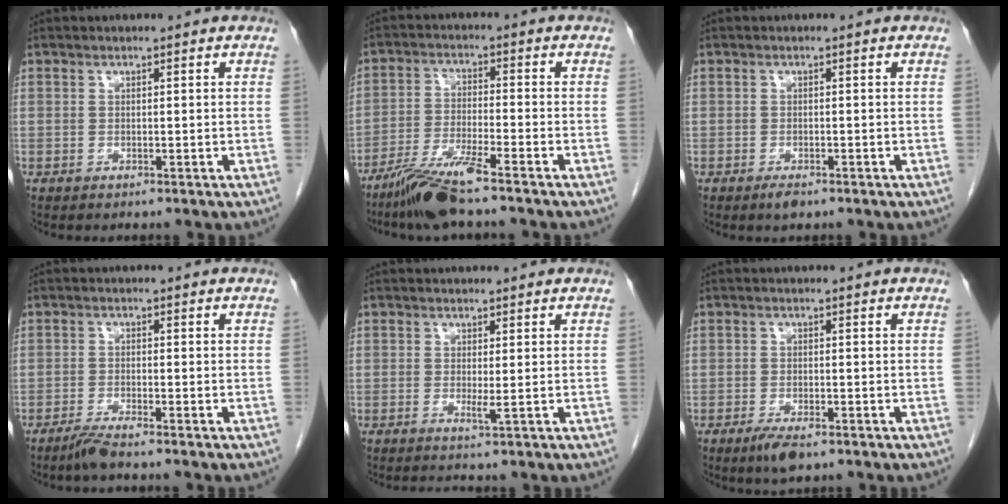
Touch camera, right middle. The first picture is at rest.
{"total": 8.0, "force": [-6.2, -0.2, 5.0], "torque": [-0.101, -0.028, -0.120]}
{"total": 1.6, "force": [-1.1, 0.5, 1.0], "torque": [-0.019, -0.001, -0.015]}
{"total": 2.6, "force": [-2.2, -0.3, 1.3], "torque": [-0.034, -0.006, -0.047]}
{"total": 1.0, "force": [-0.2, -0.3, 0.9], "torque": [-0.020, -0.004, -0.004]}
{"total": 3.5, "force": [-2.3, 1.0, 2.5], "torque": [-0.048, -0.004, -0.037]}